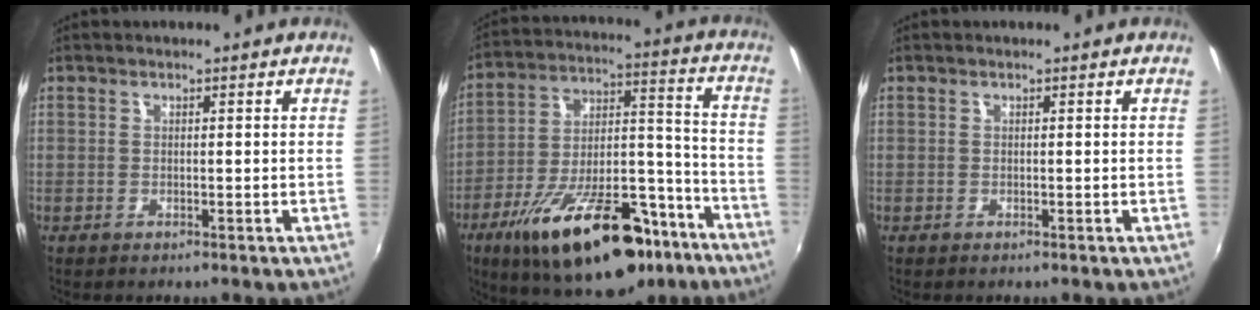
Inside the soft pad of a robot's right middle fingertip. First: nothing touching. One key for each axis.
{"total": 28.0, "fx": -17.5, "fy": 11.5, "fz": 18.6, "tx": -0.305, "ty": 0.002, "tz": -0.255}
{"total": 0.0}